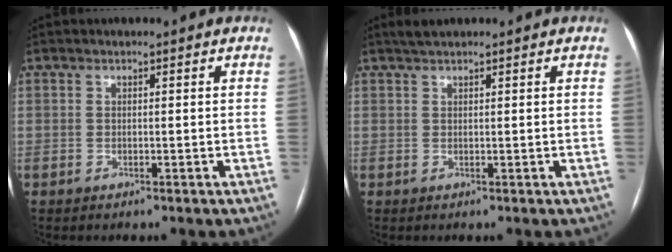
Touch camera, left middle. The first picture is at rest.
{"total": 1.6, "force": [1.4, 0.1, 0.8], "torque": [-0.017, 0.012, 0.028]}